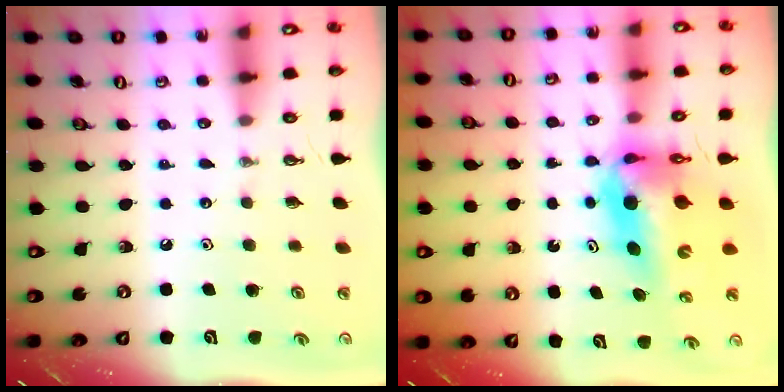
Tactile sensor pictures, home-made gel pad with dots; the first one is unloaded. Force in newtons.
{"total": 9.7, "press": 9.5, "slide": 1.7}